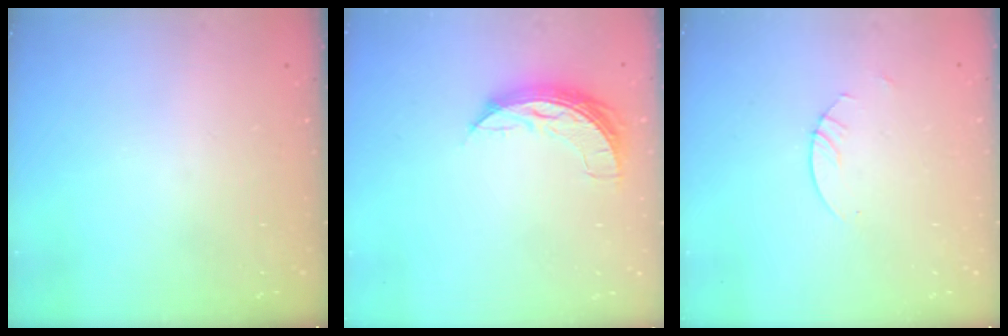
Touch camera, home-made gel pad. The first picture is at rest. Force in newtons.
{"total": 7.7, "press": 7.7, "slide": 0.4}
{"total": 2.7, "press": 2.7, "slide": 0.2}